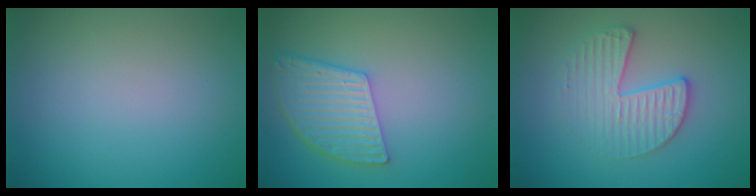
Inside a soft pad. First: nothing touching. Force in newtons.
{"total": 5.1, "press": 4.0, "slide": 3.1}
{"total": 3.3, "press": 3.0, "slide": 1.3}